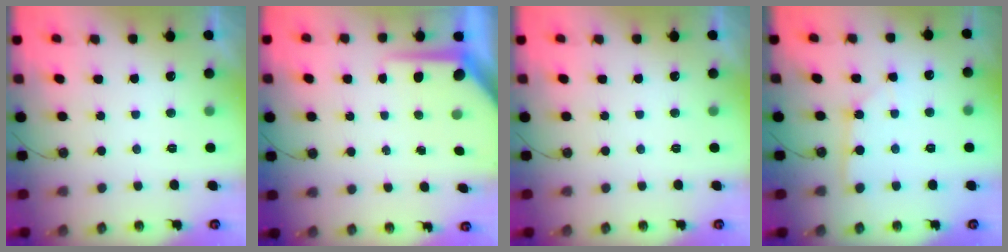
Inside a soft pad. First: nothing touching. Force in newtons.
{"total": 8.1, "press": 8.1, "slide": 0.9}
{"total": 0.0}
{"total": 2.0, "press": 2.0, "slide": 0.3}